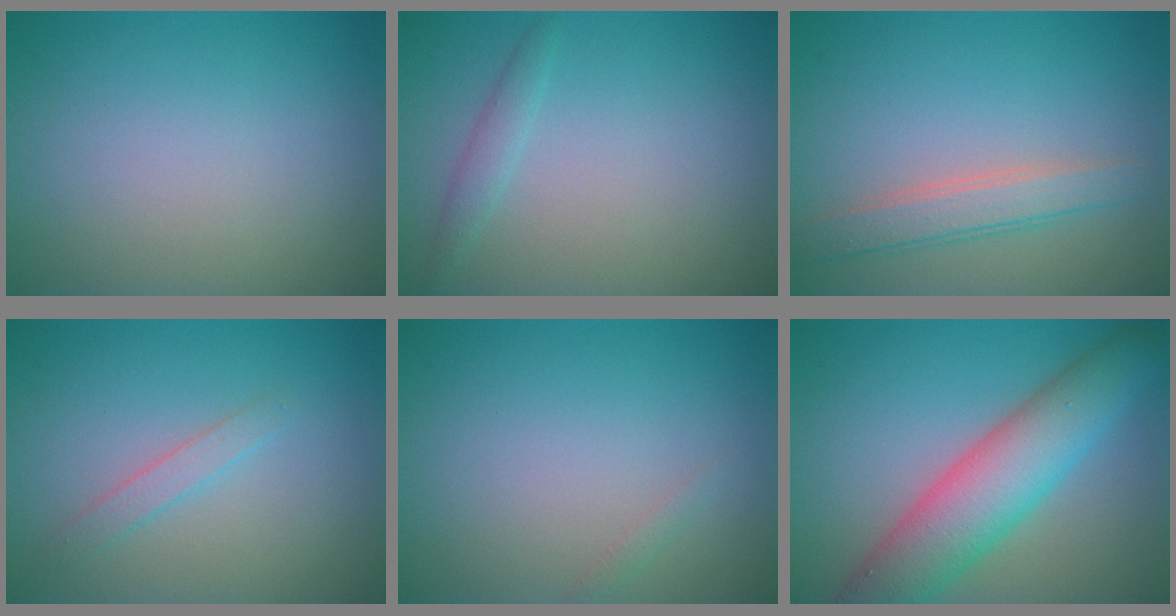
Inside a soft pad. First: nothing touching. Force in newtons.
{"total": 1.2, "press": 1.2, "slide": 0.0}
{"total": 3.0, "press": 3.0, "slide": 0.2}
{"total": 1.4, "press": 1.4, "slide": 0.1}
{"total": 0.6, "press": 0.6, "slide": 0.0}
{"total": 8.0, "press": 8.0, "slide": 0.5}